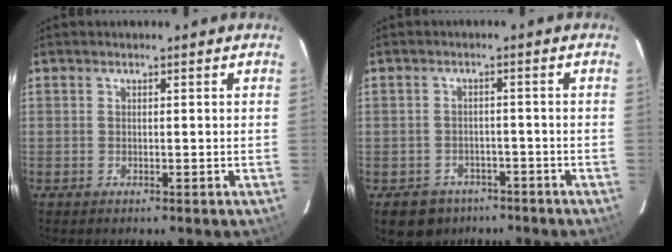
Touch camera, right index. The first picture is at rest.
{"total": 8.0, "force": [-5.1, 5.7, 2.1], "torque": [-0.056, 0.019, -0.063]}